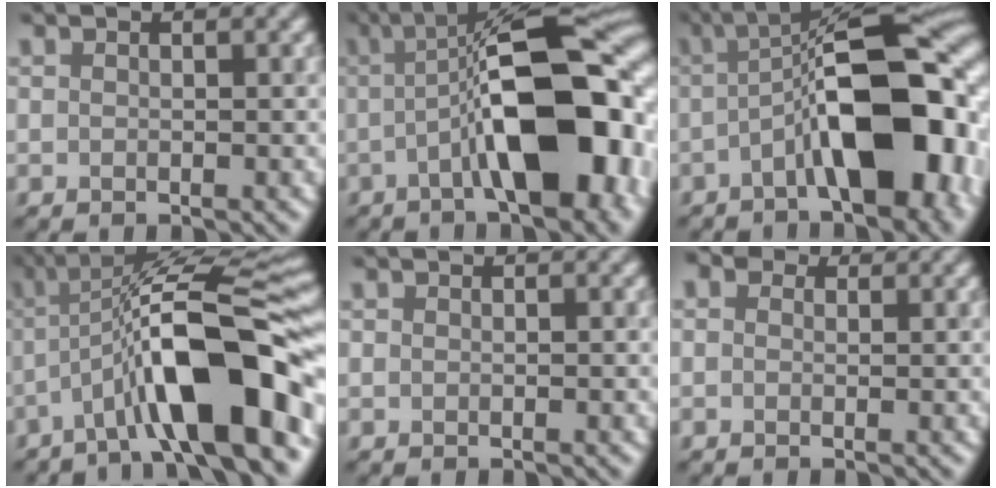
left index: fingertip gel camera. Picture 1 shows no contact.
{"total": 13.8, "force": [-2.1, 4.5, 12.9], "torque": [-0.168, 0.019, -0.040]}
{"total": 12.9, "force": [-2.7, 4.6, 11.8], "torque": [-0.163, 0.015, -0.050]}
{"total": 12.4, "force": [-4.3, 2.9, 11.3], "torque": [-0.178, 0.017, -0.073]}
{"total": 0.6, "force": [0.0, 0.5, 0.4], "torque": [-0.003, -0.004, -0.001]}
{"total": 3.1, "force": [1.4, 2.2, 1.7], "torque": [-0.014, 0.015, -0.024]}